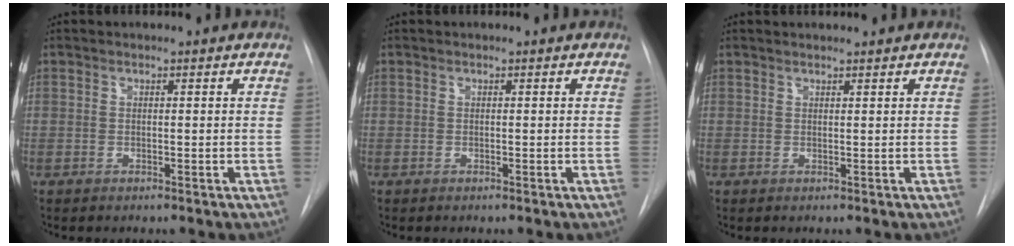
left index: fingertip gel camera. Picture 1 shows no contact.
{"total": 1.7, "force": [-1.6, -0.2, -0.3], "torque": [0.006, -0.005, -0.025]}
{"total": 0.6, "force": [-0.5, -0.3, -0.1], "torque": [0.001, 0.005, -0.003]}